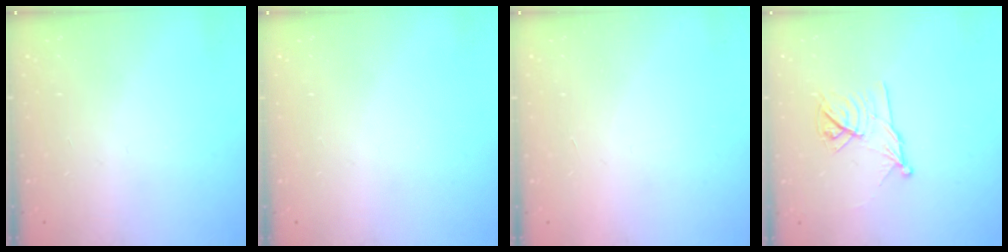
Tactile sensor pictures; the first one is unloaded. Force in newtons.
{"total": 0.0}
{"total": 1.5, "press": 1.5, "slide": 0.1}
{"total": 11.3, "press": 11.3, "slide": 0.5}